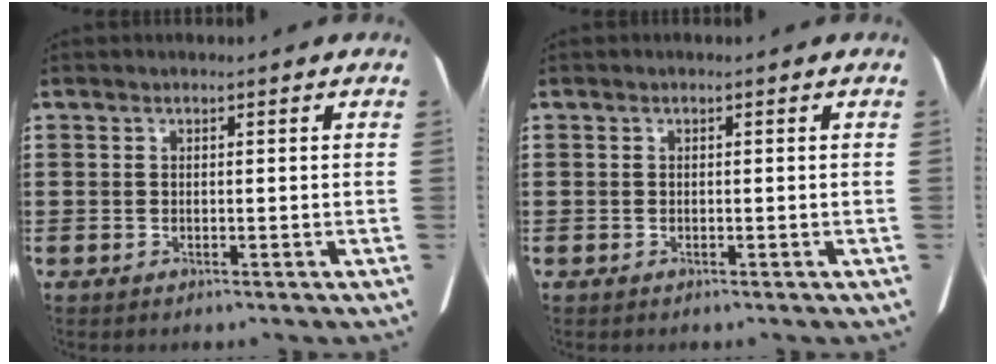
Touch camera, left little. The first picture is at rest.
{"total": 0.0}